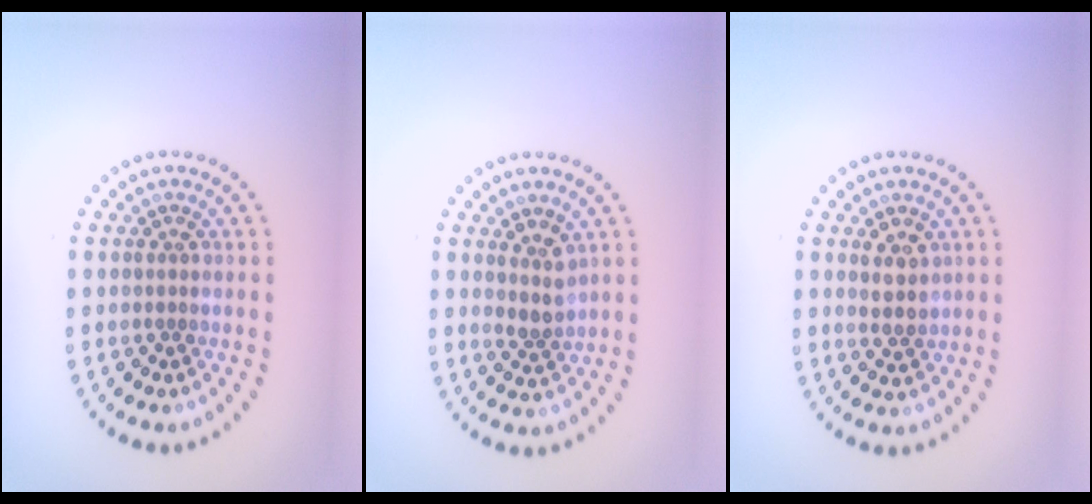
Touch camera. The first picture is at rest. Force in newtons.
{"total": 1.9, "press": 1.5, "slide": 1.1}
{"total": 1.9, "press": 1.8, "slide": 0.8}